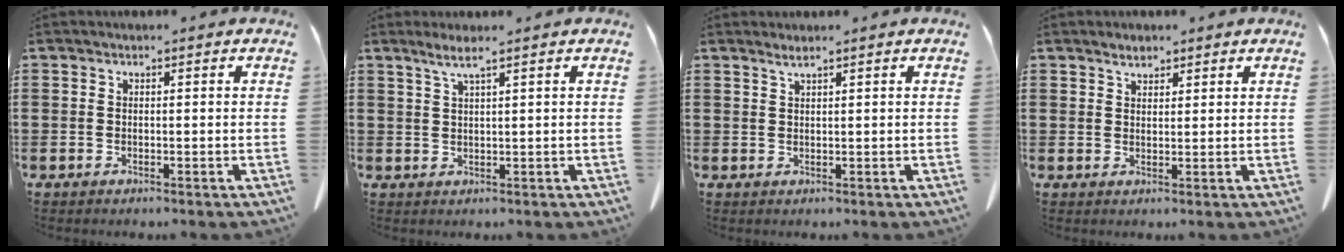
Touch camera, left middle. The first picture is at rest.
{"total": 2.5, "force": [1.6, -0.3, 1.9], "torque": [-0.042, -0.003, 0.029]}
{"total": 1.4, "force": [1.1, -0.1, 0.8], "torque": [-0.017, -0.004, 0.022]}
{"total": 2.0, "force": [1.8, 0.7, 0.7], "torque": [-0.009, -0.002, 0.033]}